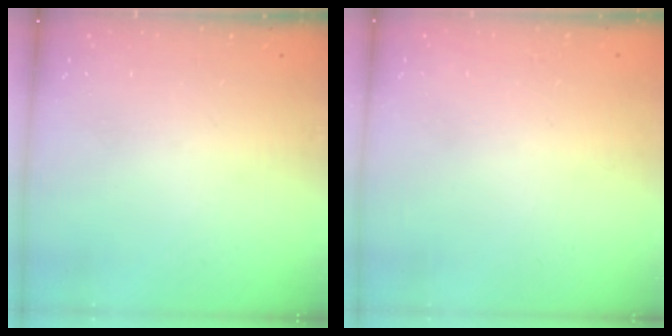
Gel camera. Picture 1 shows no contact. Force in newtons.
{"total": 2.0, "press": 2.0, "slide": 0.1}